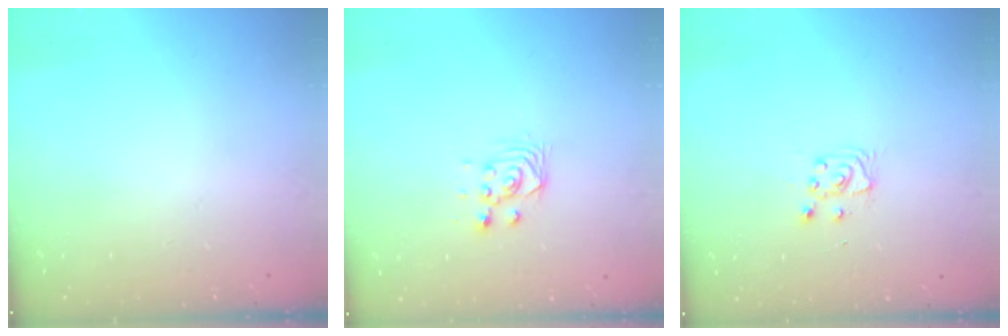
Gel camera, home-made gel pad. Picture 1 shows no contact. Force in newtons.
{"total": 2.8, "press": 2.8, "slide": 0.2}
{"total": 4.9, "press": 4.9, "slide": 0.5}